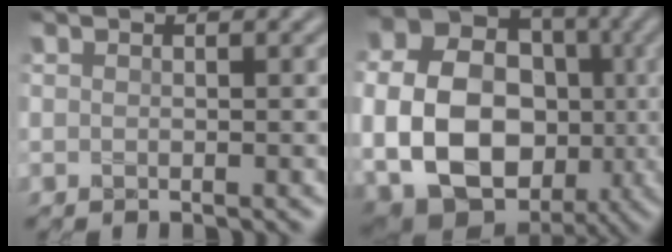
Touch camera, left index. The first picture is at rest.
{"total": 15.7, "force": [-1.8, 12.4, 9.4], "torque": [-0.174, -0.016, -0.028]}